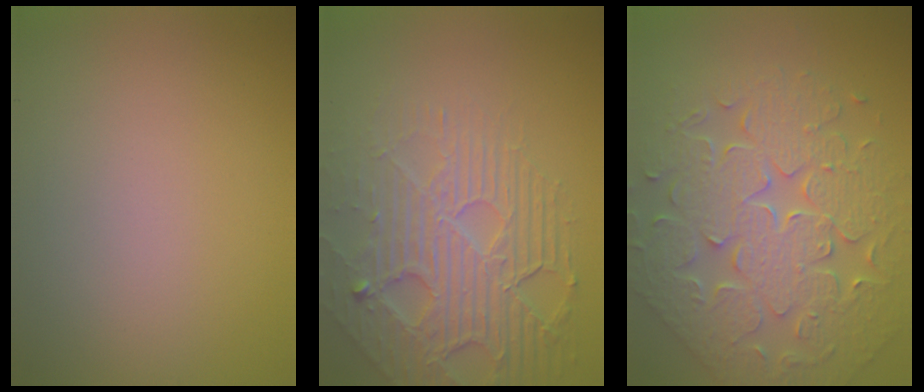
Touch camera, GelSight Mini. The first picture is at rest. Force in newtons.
{"total": 7.4, "press": 5.3, "slide": 5.1}
{"total": 7.8, "press": 6.7, "slide": 4.0}